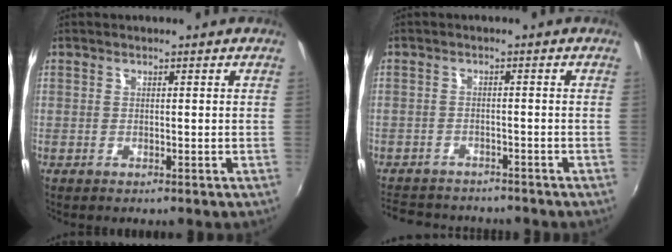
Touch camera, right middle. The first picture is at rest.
{"total": 9.1, "force": [-8.1, 3.5, 2.4], "torque": [-0.073, 0.000, -0.124]}